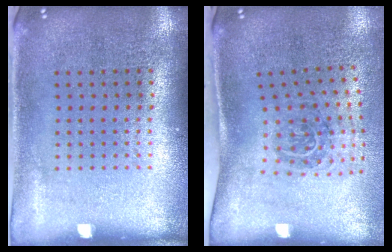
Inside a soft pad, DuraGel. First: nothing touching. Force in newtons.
{"total": 2.0, "press": 1.2, "slide": 1.6}